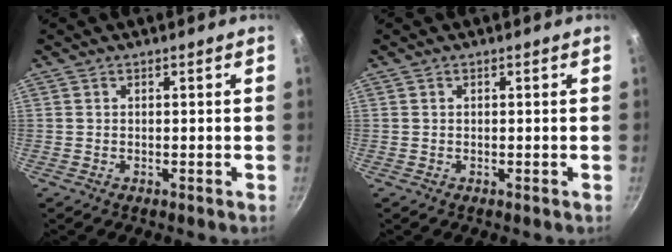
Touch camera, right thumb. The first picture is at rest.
{"total": 0.0}